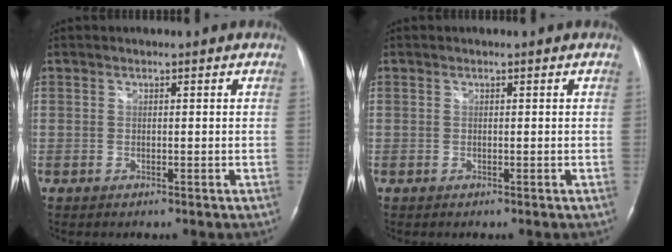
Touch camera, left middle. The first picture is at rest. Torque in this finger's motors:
{"motor_torque": [0.00, 0.00, 0.01, 0.00]}